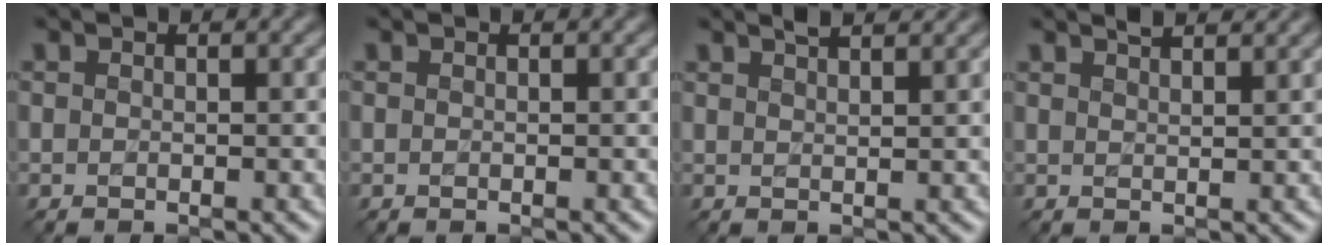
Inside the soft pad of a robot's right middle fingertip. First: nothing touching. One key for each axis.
{"total": 0.0}
{"total": 3.0, "fx": 2.4, "fy": 0.9, "fz": 1.6, "tx": 0.002, "ty": 0.014, "tz": 0.013}
{"total": 2.6, "fx": 2.2, "fy": 0.7, "fz": 1.2, "tx": 0.001, "ty": 0.009, "tz": 0.015}